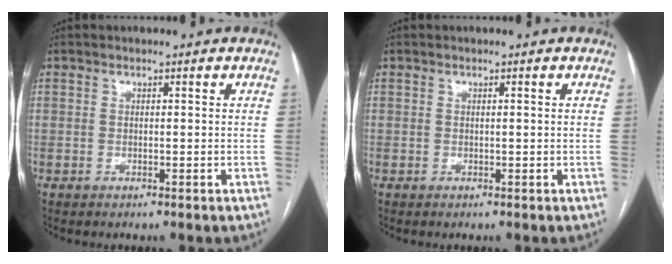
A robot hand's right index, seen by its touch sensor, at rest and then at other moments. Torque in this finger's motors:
{"motor_torque": [-0.13, 0.02, 0.07, 0.01]}